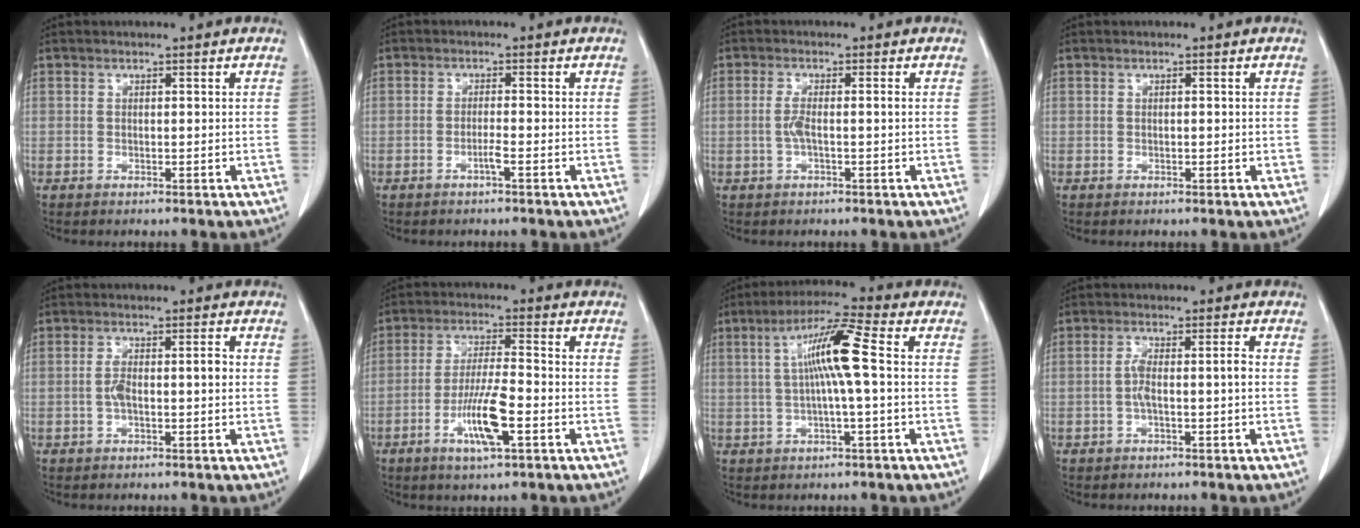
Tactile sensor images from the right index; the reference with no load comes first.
{"total": 1.6, "force": [-0.9, -0.3, 1.3], "torque": [-0.027, 0.000, -0.019]}
{"total": 2.6, "force": [-0.4, 0.2, 2.6], "torque": [-0.057, 0.001, -0.010]}
{"total": 0.7, "force": [0.0, 0.2, 0.6], "torque": [-0.009, 0.000, 0.001]}
{"total": 4.4, "force": [-0.5, 1.2, 4.2], "torque": [-0.085, 0.013, -0.008]}
{"total": 8.8, "force": [-3.6, 1.0, 8.0], "torque": [-0.154, -0.008, -0.065]}
{"total": 9.1, "force": [0.9, 0.4, 9.0], "torque": [-0.171, 0.020, 0.013]}
{"total": 4.0, "force": [-0.8, 0.4, 3.8], "torque": [-0.076, 0.015, -0.013]}